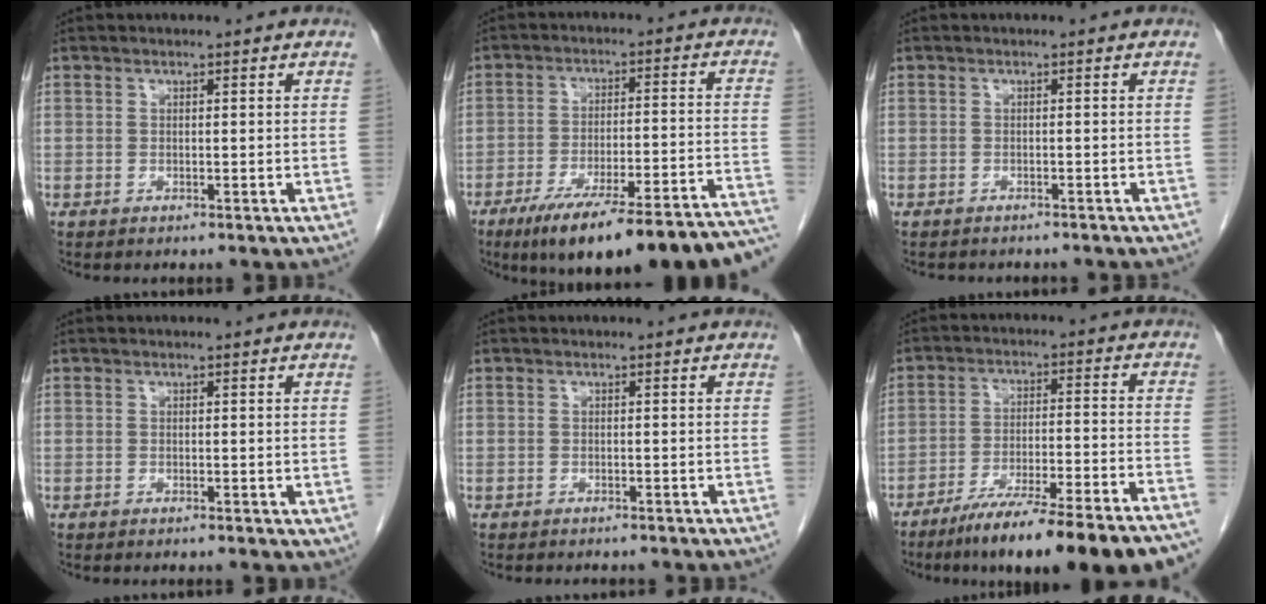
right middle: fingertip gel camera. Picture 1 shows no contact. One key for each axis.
{"total": 24.4, "fx": -19.8, "fy": 2.7, "fz": 13.9, "tx": -0.131, "ty": 0.002, "tz": -0.276}
{"total": 5.4, "fx": -4.8, "fy": 1.8, "fz": 1.7, "tx": -0.022, "ty": 0.000, "tz": -0.054}
{"total": 0.8, "fx": -0.2, "fy": 0.4, "fz": 0.7, "tx": -0.009, "ty": -0.003, "tz": -0.003}
{"total": 2.0, "fx": -1.8, "fy": 0.6, "fz": 0.6, "tx": -0.012, "ty": -0.004, "tz": -0.020}
{"total": 21.1, "fx": -17.3, "fy": 0.5, "fz": 12.1, "tx": -0.127, "ty": -0.015, "tz": -0.257}